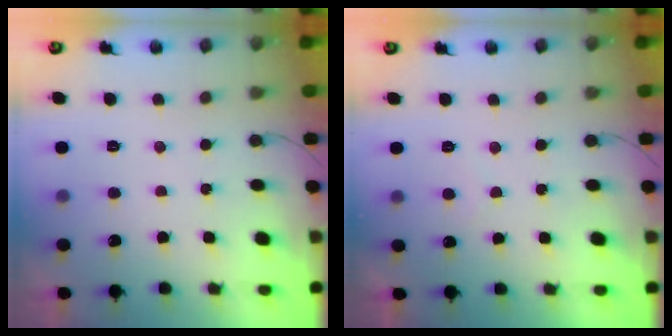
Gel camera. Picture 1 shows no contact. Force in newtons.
{"total": 4.4, "press": 4.4, "slide": 0.3}